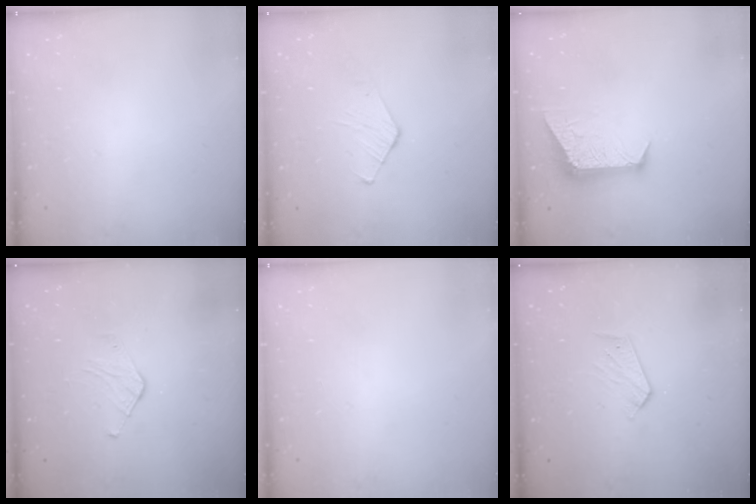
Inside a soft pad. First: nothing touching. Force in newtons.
{"total": 4.3, "press": 4.3, "slide": 0.4}
{"total": 8.4, "press": 8.4, "slide": 0.6}
{"total": 3.7, "press": 3.7, "slide": 0.3}
{"total": 0.0}
{"total": 5.2, "press": 5.1, "slide": 0.4}